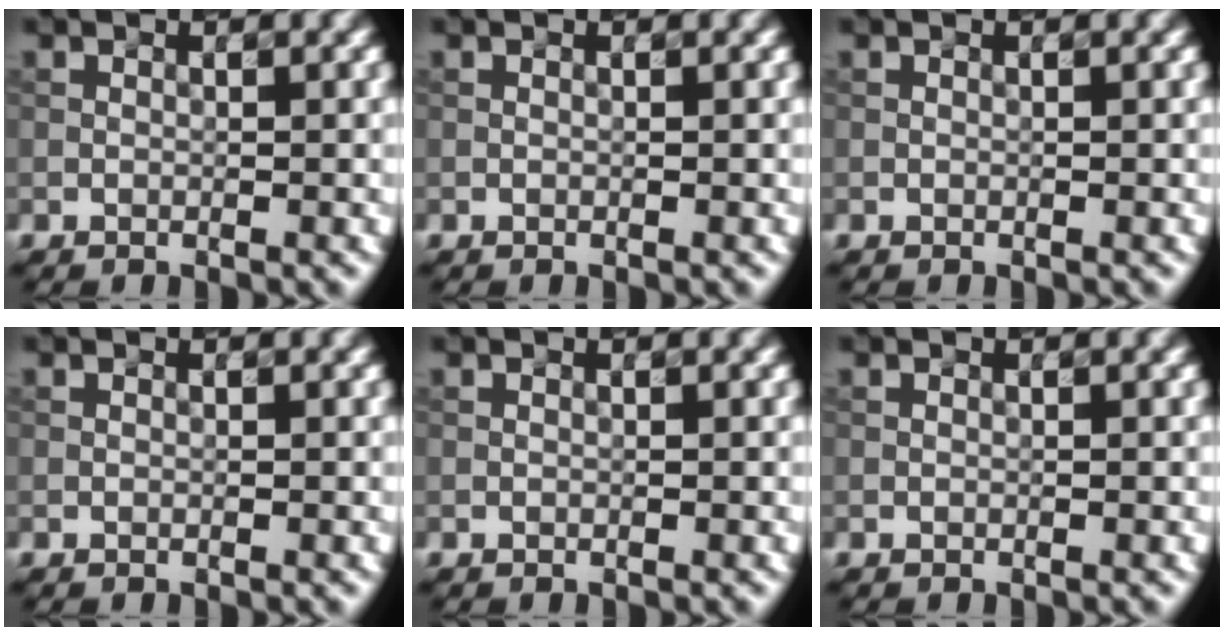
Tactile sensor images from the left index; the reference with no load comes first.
{"total": 0.0}
{"total": 0.0}
{"total": 0.0}
{"total": 0.0}
{"total": 0.0}